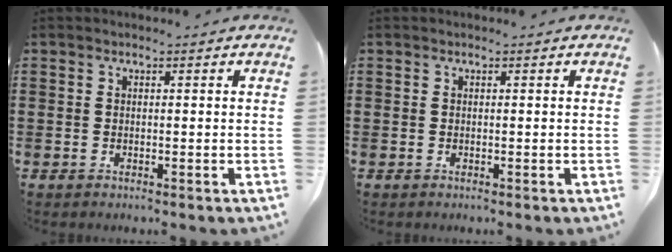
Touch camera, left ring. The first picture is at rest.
{"total": 0.0}